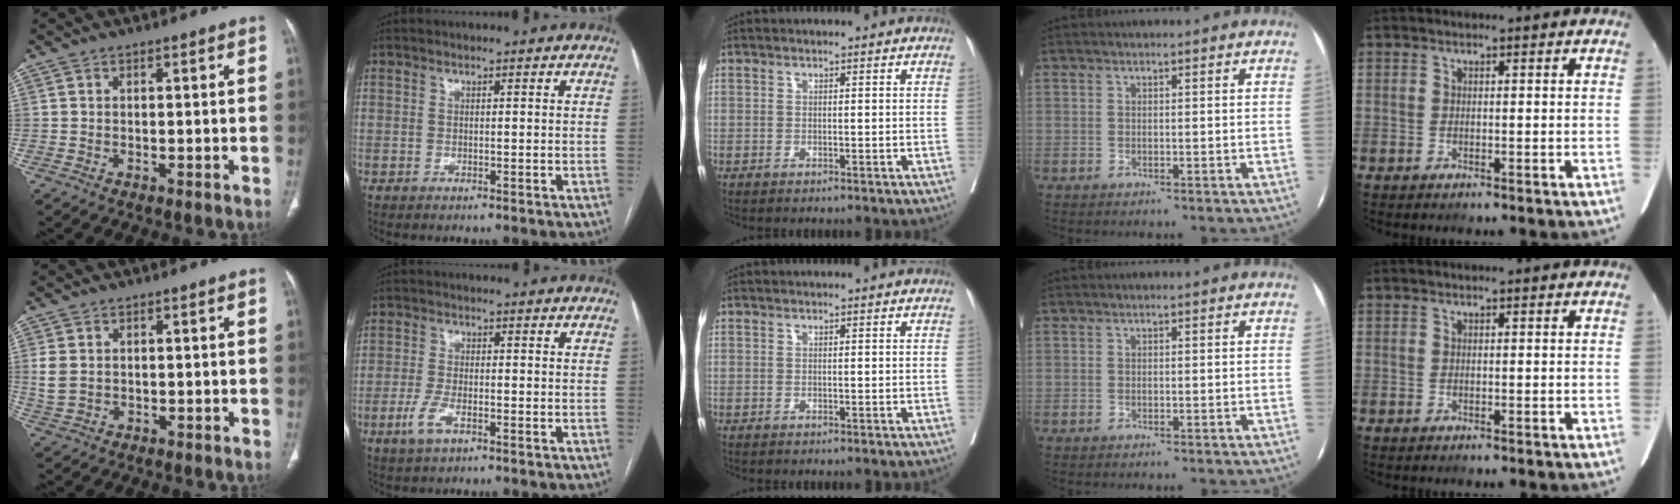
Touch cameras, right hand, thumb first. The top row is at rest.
{"thumb": {"total": 3.7, "force": [0.5, 2.8, 2.4], "torque": [-0.058, 0.001, 0.014]}, "index": {"total": 3.9, "force": [-1.8, 1.3, 3.1], "torque": [-0.076, -0.004, -0.034]}}